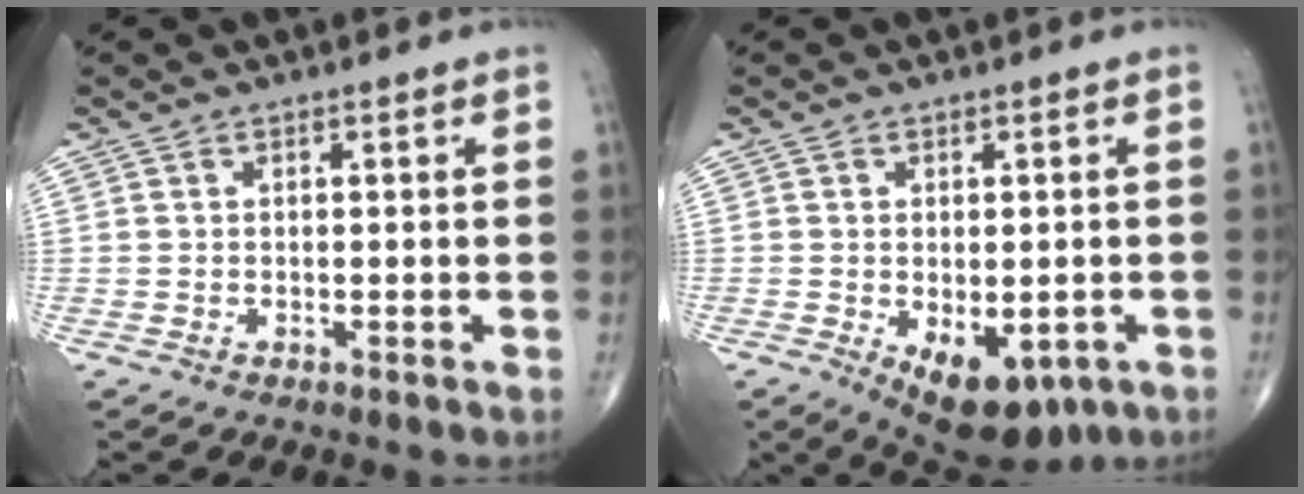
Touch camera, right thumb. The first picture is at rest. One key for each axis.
{"total": 11.6, "fx": -4.5, "fy": 6.2, "fz": 8.7, "tx": -0.111, "ty": -0.006, "tz": -0.049}